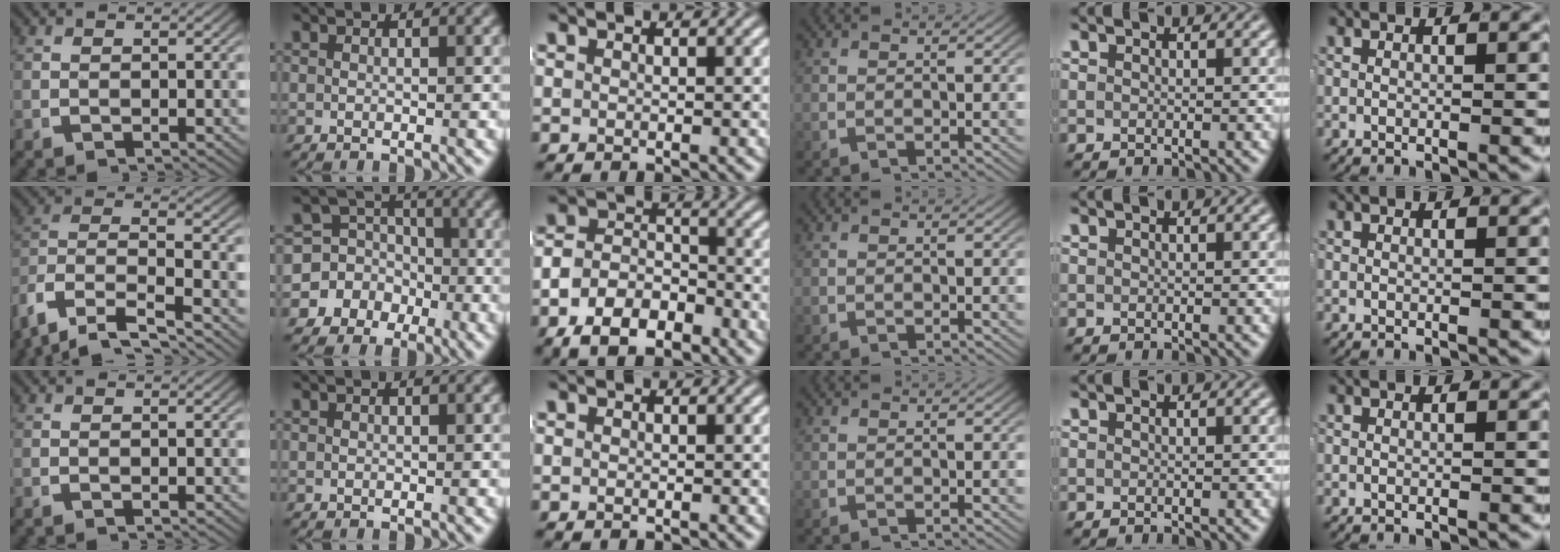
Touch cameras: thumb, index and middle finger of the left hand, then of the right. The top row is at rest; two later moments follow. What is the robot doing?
{"motion": "lift_and_place", "object": "shirt"}